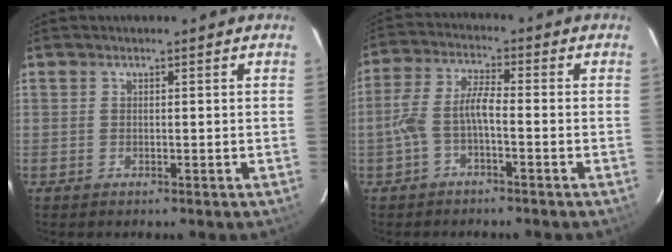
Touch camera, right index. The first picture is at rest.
{"total": 5.7, "force": [-2.3, 1.5, 5.0], "torque": [-0.117, 0.015, -0.044]}